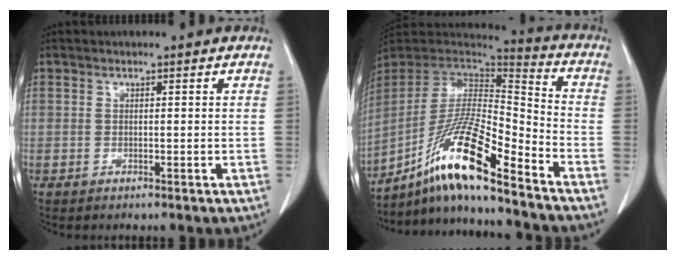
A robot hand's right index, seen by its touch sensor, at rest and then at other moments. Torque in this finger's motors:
{"motor_torque": [0.97, -0.80, 0.36, 0.11]}